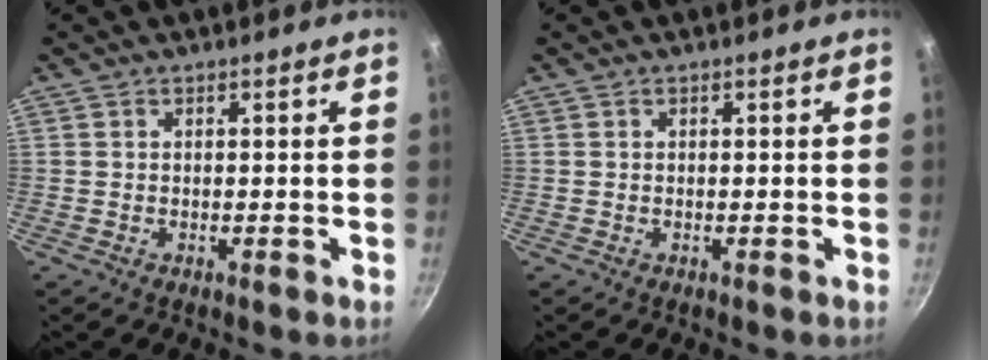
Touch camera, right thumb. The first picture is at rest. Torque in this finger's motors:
{"motor_torque": [-0.01, 0.01, -0.02, 0.03, 0.00]}